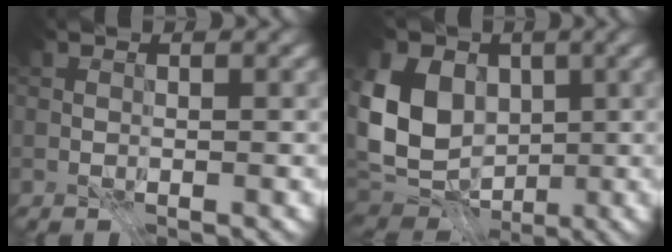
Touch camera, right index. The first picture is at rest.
{"total": 10.9, "force": [0.3, 8.6, 6.7], "torque": [-0.149, 0.005, -0.003]}